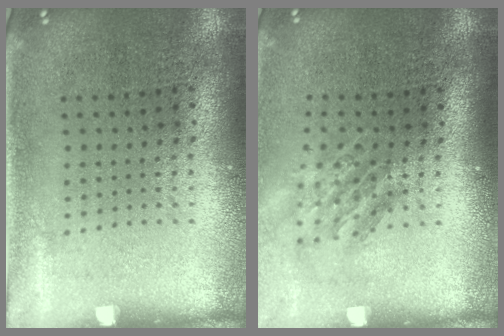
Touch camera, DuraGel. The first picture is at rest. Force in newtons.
{"total": 1.6, "press": 1.2, "slide": 1.1}